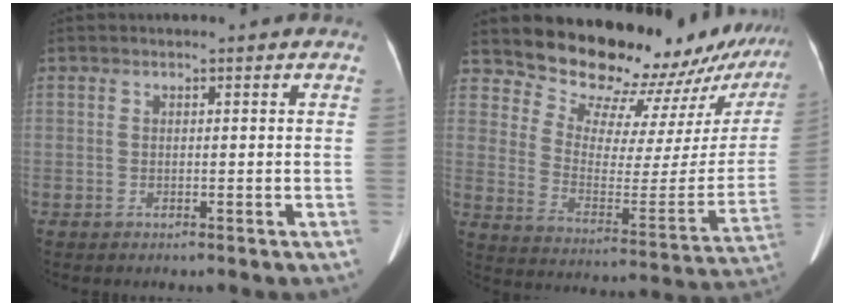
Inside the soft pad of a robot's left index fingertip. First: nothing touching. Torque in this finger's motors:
{"motor_torque": [0.97, -0.98, 0.84, 0.01]}